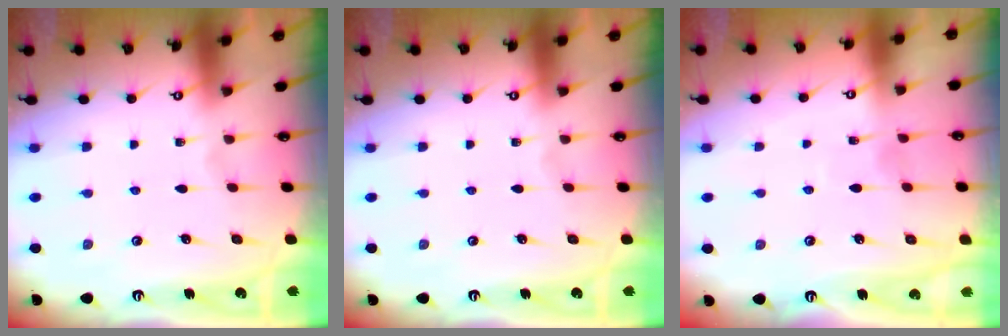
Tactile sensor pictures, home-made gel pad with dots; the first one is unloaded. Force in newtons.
{"total": 0.0}
{"total": 7.1, "press": 7.0, "slide": 0.8}